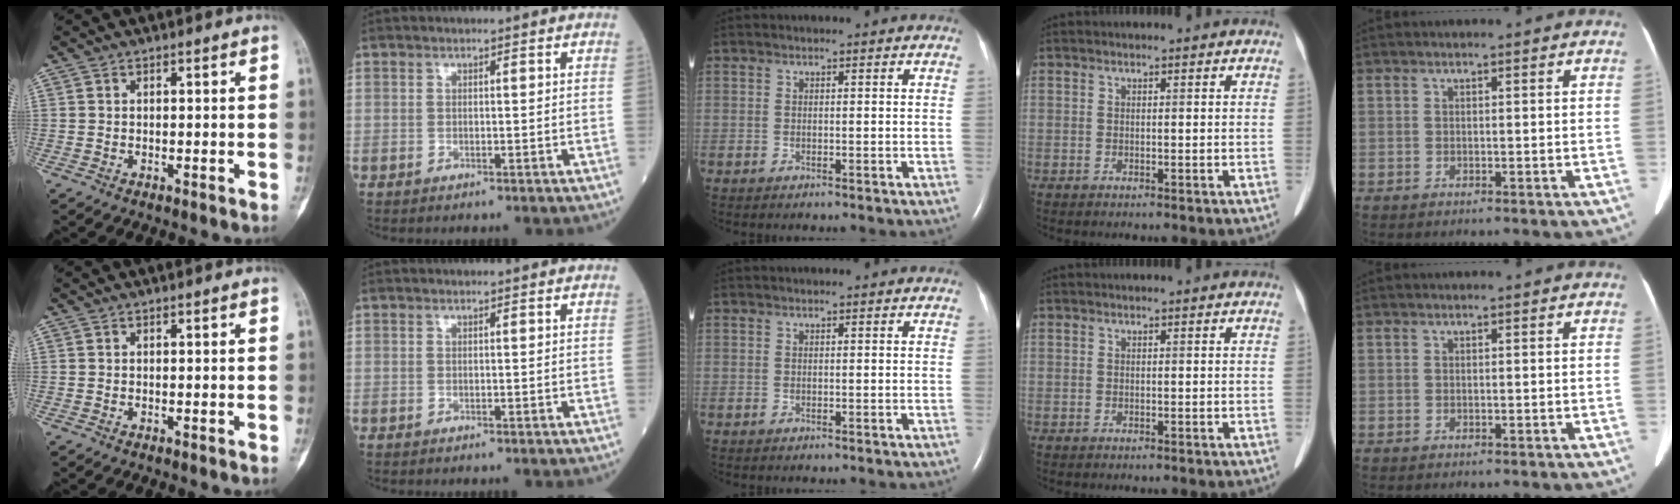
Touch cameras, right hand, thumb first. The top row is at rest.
{}